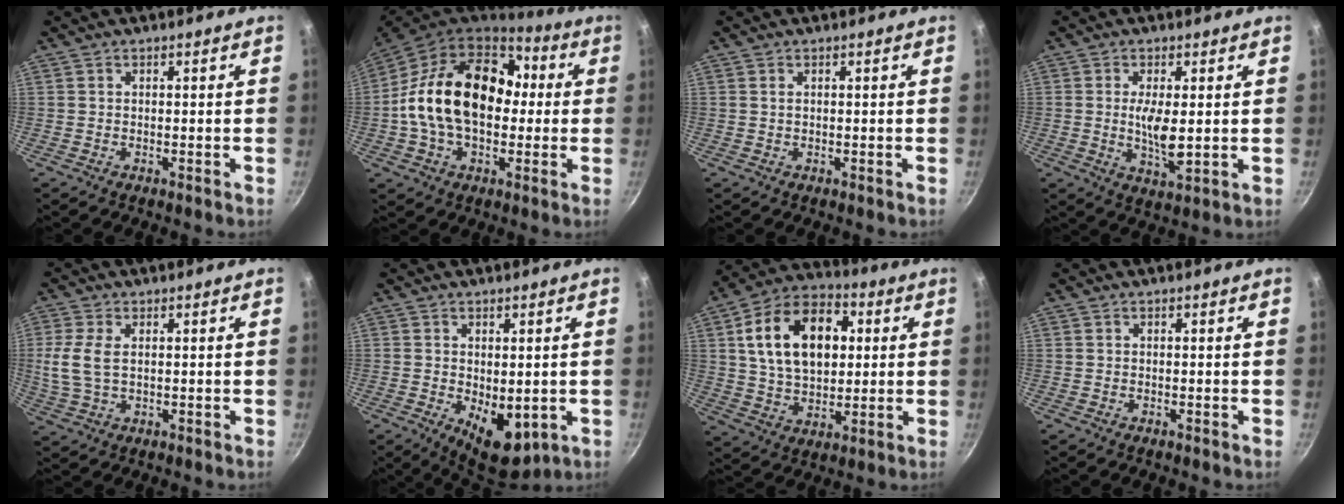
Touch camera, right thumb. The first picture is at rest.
{"total": 22.7, "force": [1.1, 15.5, 16.6], "torque": [-0.257, 0.041, 0.009]}
{"total": 0.8, "force": [0.3, 0.5, 0.5], "torque": [-0.009, 0.002, 0.005]}
{"total": 6.9, "force": [0.4, 2.3, 6.4], "torque": [-0.123, -0.014, 0.011]}
{"total": 6.9, "force": [1.0, 3.9, 5.6], "torque": [-0.126, 0.001, 0.020]}
{"total": 8.2, "force": [-0.2, 4.7, 6.8], "torque": [-0.073, -0.020, 0.010]}
{"total": 19.4, "force": [4.2, 12.7, 14.0], "torque": [-0.208, 0.010, 0.065]}
{"total": 0.0}